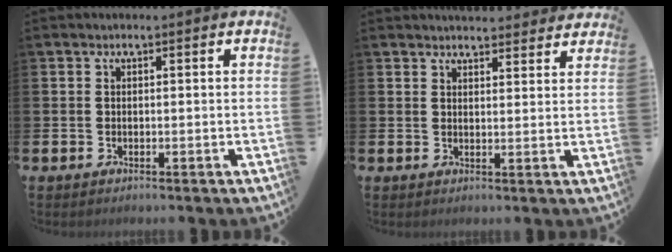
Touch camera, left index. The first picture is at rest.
{"total": 3.8, "force": [3.7, 0.6, 0.0], "torque": [0.002, -0.022, 0.068]}